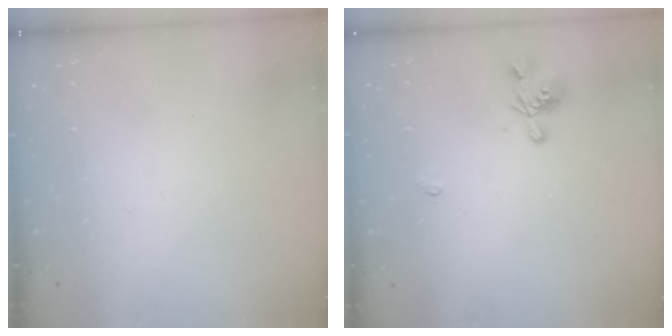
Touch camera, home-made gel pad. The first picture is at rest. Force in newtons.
{"total": 2.6, "press": 2.5, "slide": 0.4}